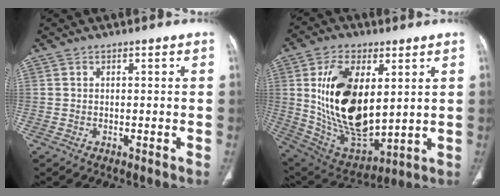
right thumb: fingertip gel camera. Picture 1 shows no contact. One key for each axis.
{"total": 21.7, "fx": 3.9, "fy": 11.8, "fz": 17.8, "tx": -0.314, "ty": -0.025, "tz": 0.089}